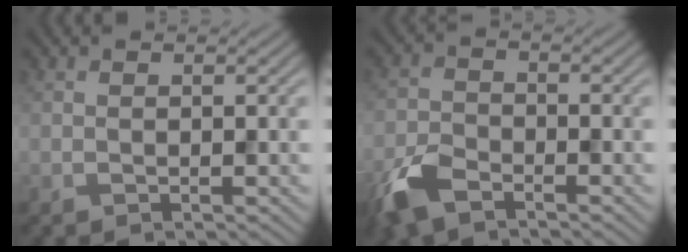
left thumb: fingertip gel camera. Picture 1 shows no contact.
{"total": 5.7, "force": [-4.0, 2.5, 3.1], "torque": [-0.073, -0.008, -0.092]}